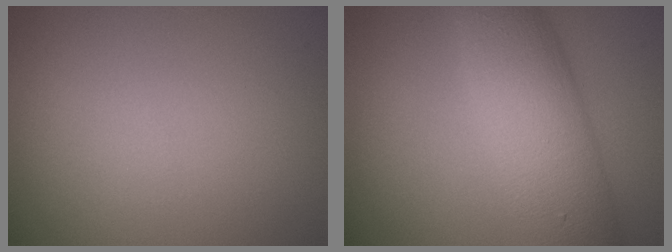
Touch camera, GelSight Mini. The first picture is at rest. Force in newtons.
{"total": 7.7, "press": 7.7, "slide": 0.1}